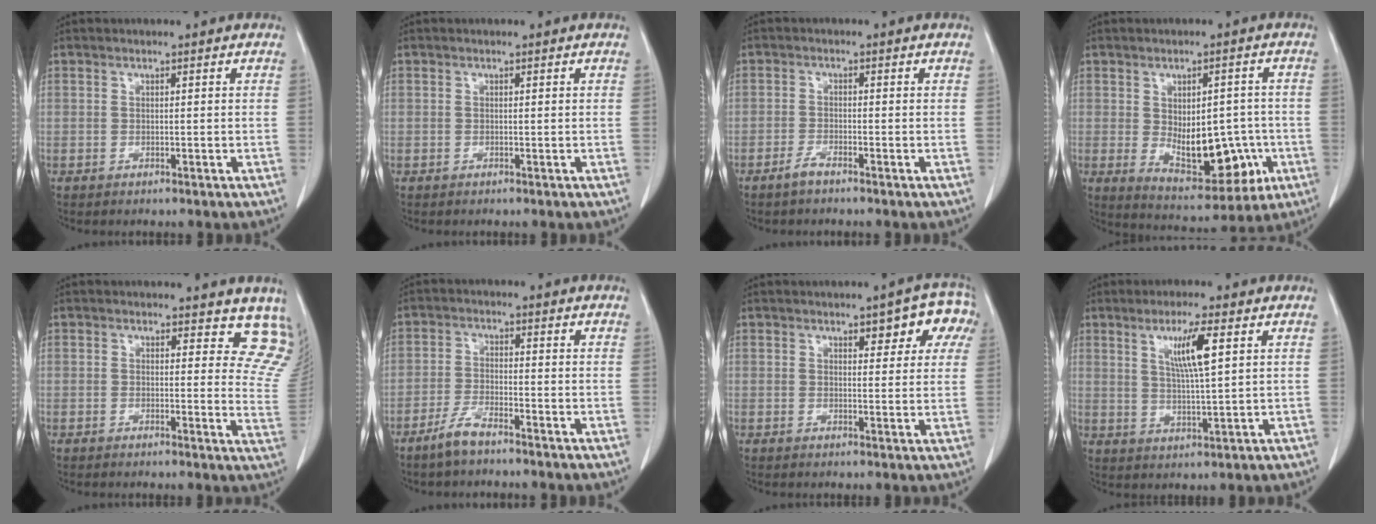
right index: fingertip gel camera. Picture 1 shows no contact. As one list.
[{"total": 0.0}, {"total": 1.7, "force": [-1.5, 0.2, 0.9], "torque": [-0.021, -0.001, -0.034]}, {"total": 12.1, "force": [-1.9, 6.1, 10.4], "torque": [-0.149, 0.002, -0.008]}, {"total": 8.9, "force": [8.2, 3.2, 1.2], "torque": [0.035, -0.037, 0.052]}, {"total": 3.8, "force": [-3.2, 0.5, 2.1], "torque": [-0.046, -0.003, -0.069]}, {"total": 7.4, "force": [3.9, 3.0, 5.5], "torque": [-0.054, 0.011, 0.037]}, {"total": 6.9, "force": [2.7, 0.0, 6.3], "torque": [-0.114, -0.005, 0.050]}]